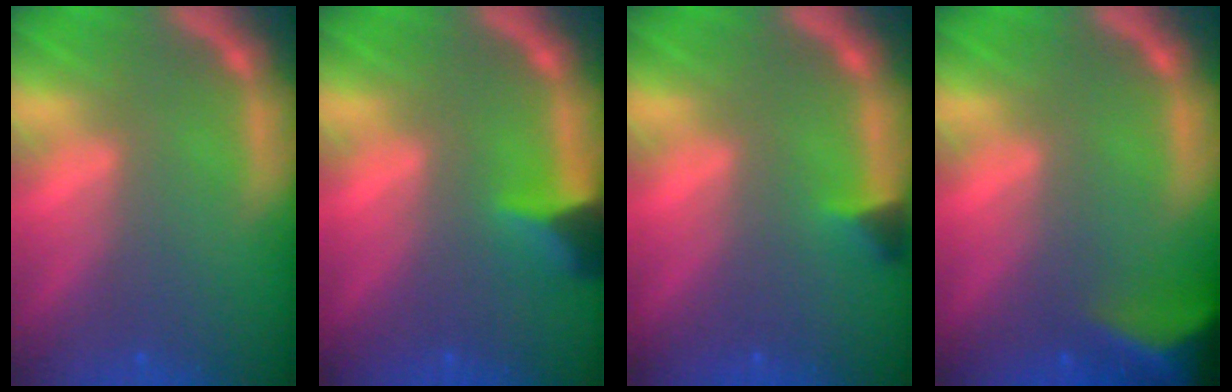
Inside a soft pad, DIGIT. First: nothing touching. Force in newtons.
{"total": 2.9}
{"total": 1.4}
{"total": 7.5}